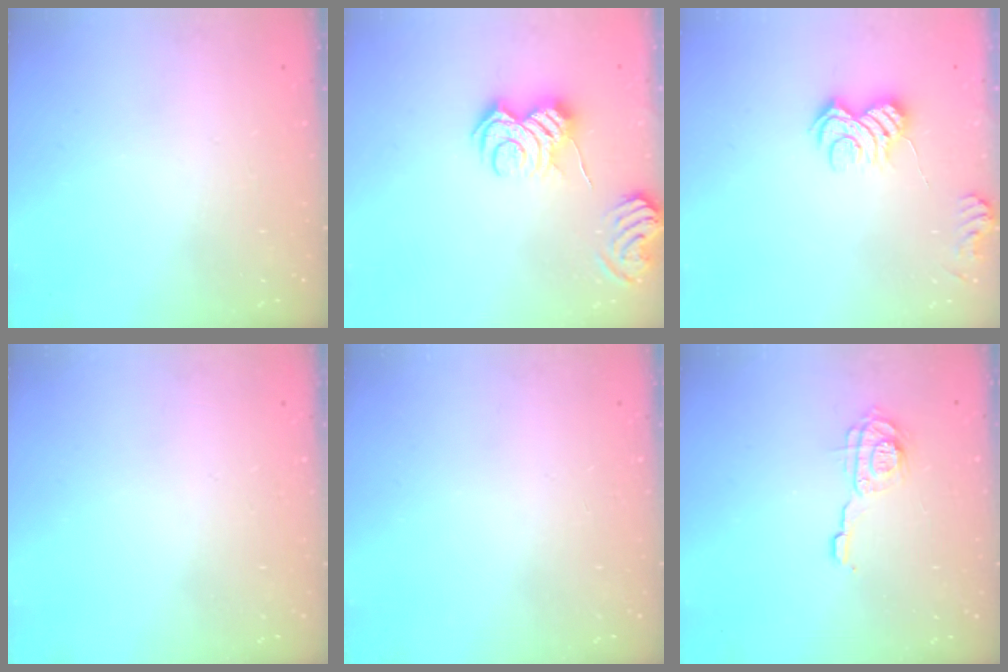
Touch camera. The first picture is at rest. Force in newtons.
{"total": 10.1, "press": 10.1, "slide": 0.8}
{"total": 7.9, "press": 7.8, "slide": 1.2}
{"total": 0.0}
{"total": 0.0}
{"total": 9.2, "press": 9.1, "slide": 0.5}